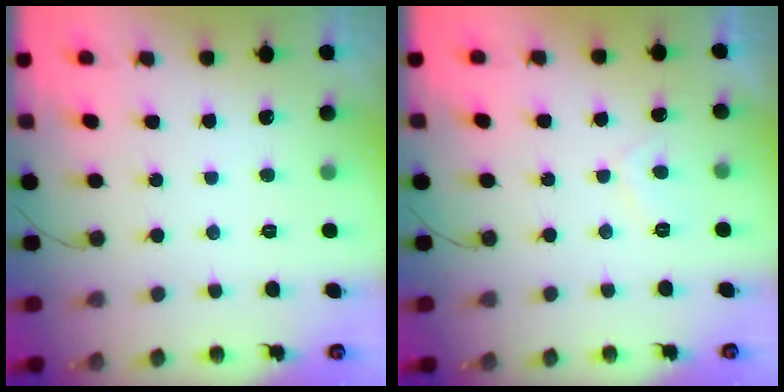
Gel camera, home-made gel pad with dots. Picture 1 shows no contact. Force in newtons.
{"total": 1.6, "press": 1.4, "slide": 0.7}